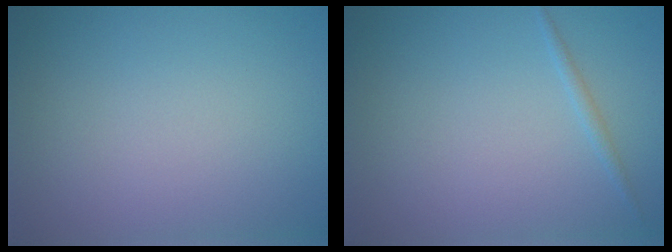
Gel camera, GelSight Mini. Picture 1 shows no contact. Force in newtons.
{"total": 0.7, "press": 0.7, "slide": 0.0}